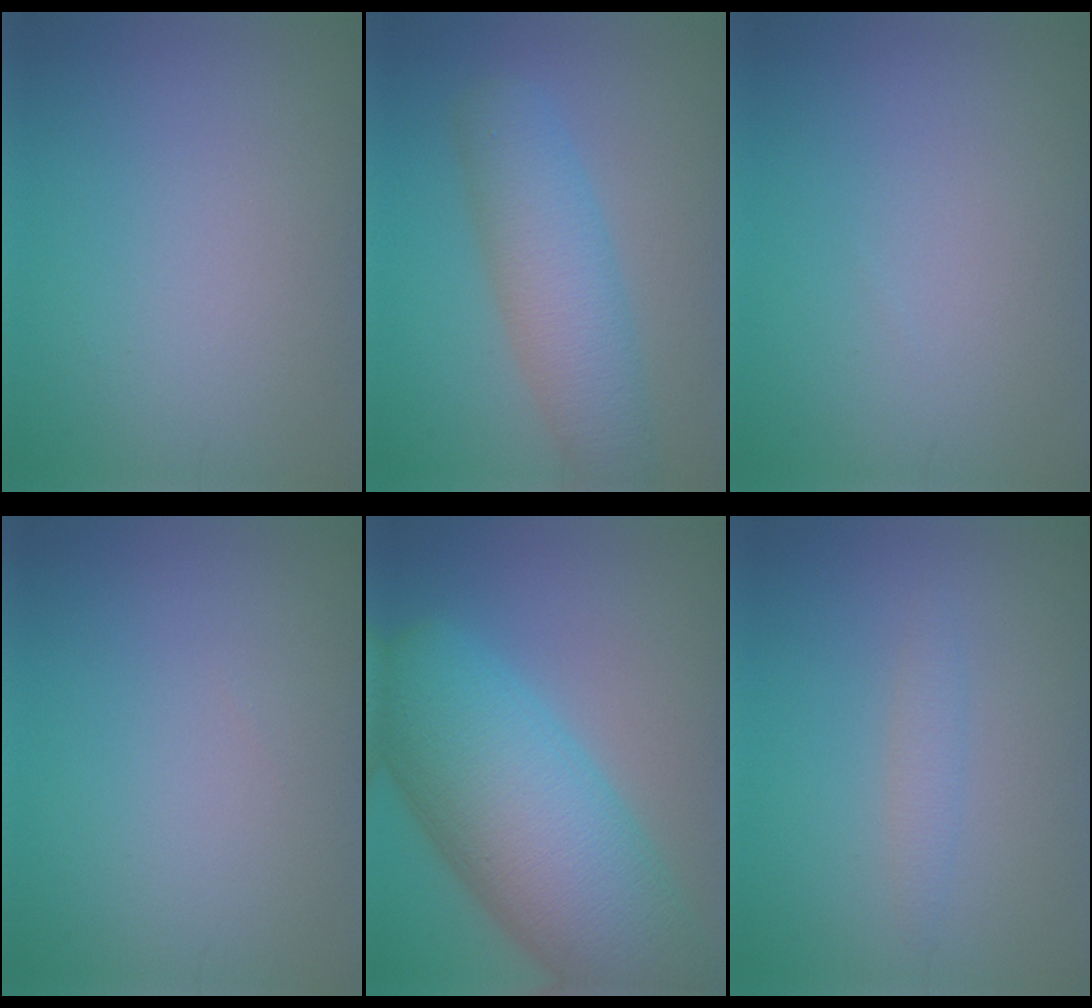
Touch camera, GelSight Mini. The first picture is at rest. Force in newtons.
{"total": 5.3, "press": 5.3, "slide": 0.2}
{"total": 0.0}
{"total": 0.0}
{"total": 13.7, "press": 13.7, "slide": 0.6}
{"total": 1.3, "press": 1.3, "slide": 0.2}